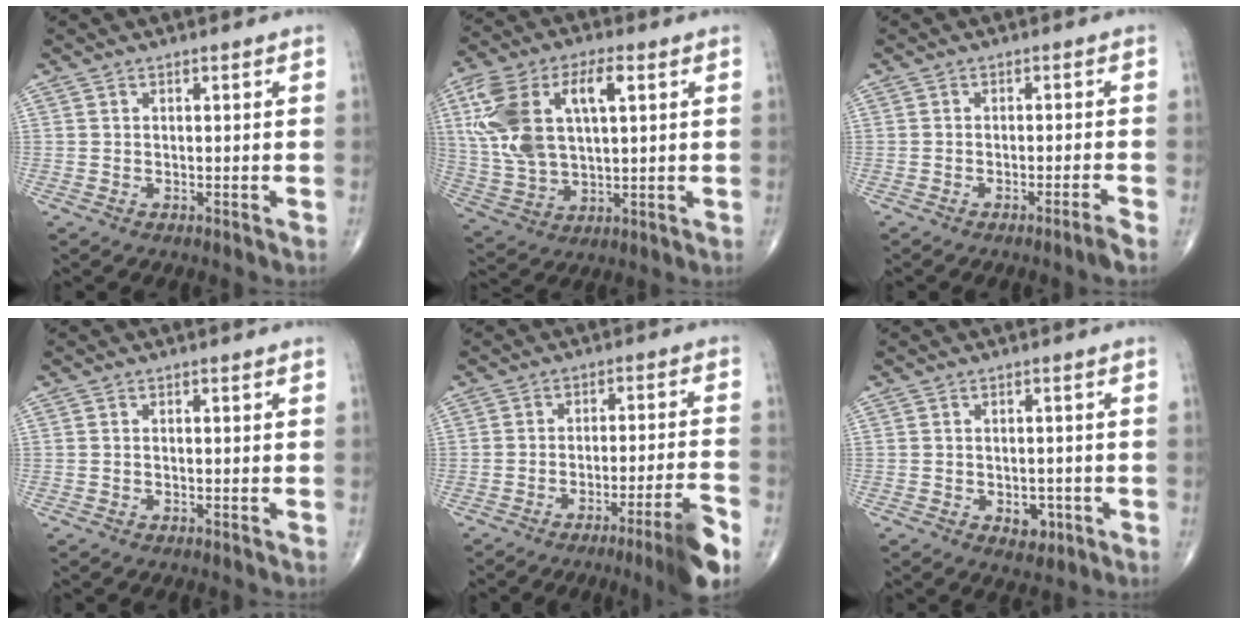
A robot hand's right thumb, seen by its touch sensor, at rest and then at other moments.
{"total": 17.7, "force": [4.7, 8.8, 14.6], "torque": [-0.302, 0.012, 0.090]}
{"total": 2.3, "force": [-1.7, -0.7, 1.3], "torque": [-0.030, 0.009, -0.029]}
{"total": 0.0}
{"total": 10.4, "force": [-6.2, 0.5, 8.3], "torque": [-0.124, 0.026, -0.090]}
{"total": 3.8, "force": [-1.3, 2.6, 2.5], "torque": [-0.014, 0.002, -0.011]}